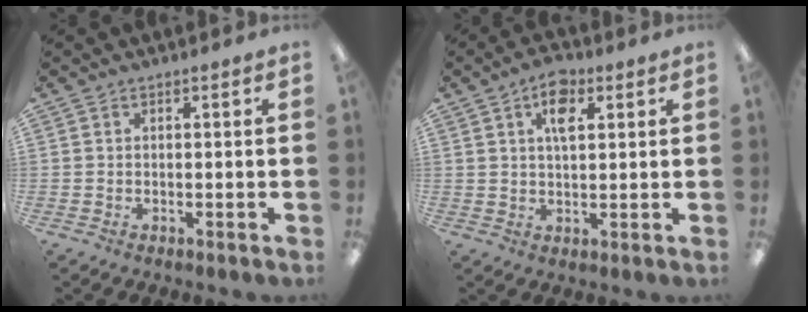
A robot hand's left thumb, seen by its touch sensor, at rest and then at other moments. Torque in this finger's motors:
{"motor_torque": [-0.18, -0.04, 0.08, -0.08, 0.06]}